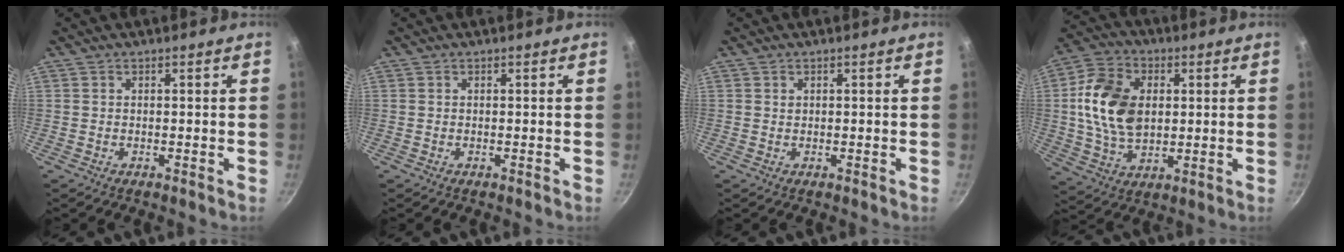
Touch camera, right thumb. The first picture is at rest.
{"total": 0.0}
{"total": 0.5, "force": [0.2, 0.4, 0.2], "torque": [-0.001, 0.000, 0.004]}
{"total": 15.3, "force": [1.9, 10.4, 11.0], "torque": [-0.188, -0.001, 0.031]}